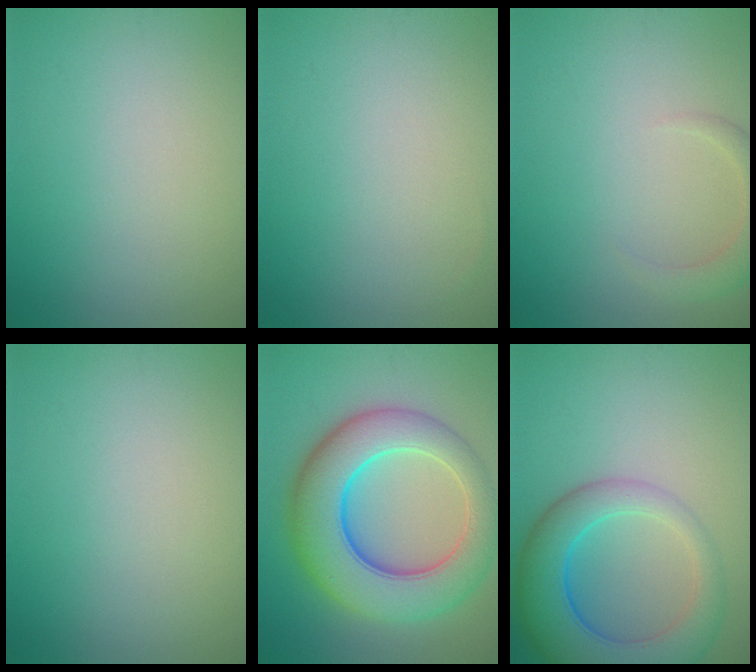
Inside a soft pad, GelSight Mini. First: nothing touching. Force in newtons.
{"total": 0.0}
{"total": 2.3, "press": 2.3, "slide": 0.2}
{"total": 0.0}
{"total": 10.6, "press": 10.6, "slide": 0.2}
{"total": 8.1, "press": 8.1, "slide": 0.4}